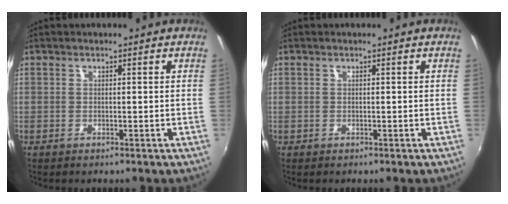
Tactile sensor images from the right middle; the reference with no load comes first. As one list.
[{"total": 0.0}]